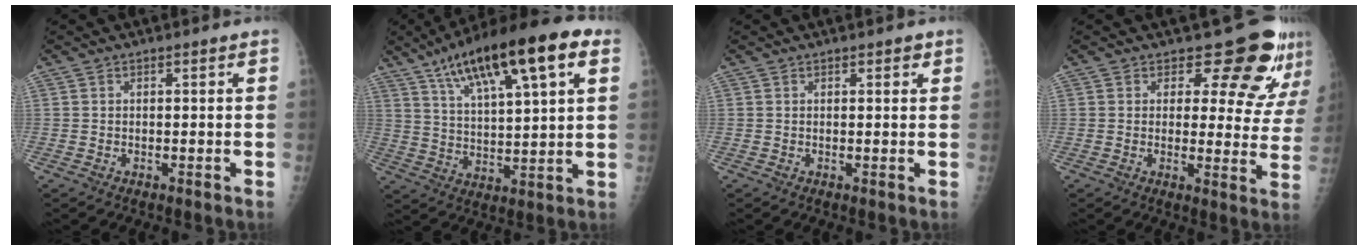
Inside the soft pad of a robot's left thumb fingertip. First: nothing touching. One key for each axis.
{"total": 21.1, "fx": 10.7, "fy": 6.1, "fz": 17.1, "tx": -0.263, "ty": -0.007, "tz": 0.176}
{"total": 1.4, "fx": 0.8, "fy": 0.6, "fz": 1.0, "tx": -0.005, "ty": -0.001, "tz": 0.008}
{"total": 11.8, "fx": 10.1, "fy": 5.0, "fz": 3.4, "tx": 0.003, "ty": -0.074, "tz": 0.100}